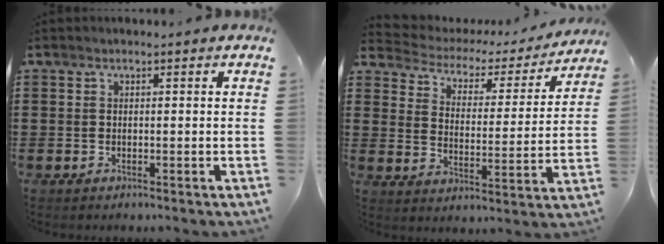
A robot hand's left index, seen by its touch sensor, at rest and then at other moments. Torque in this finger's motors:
{"motor_torque": [0.93, -1.20, 0.25, -0.02]}